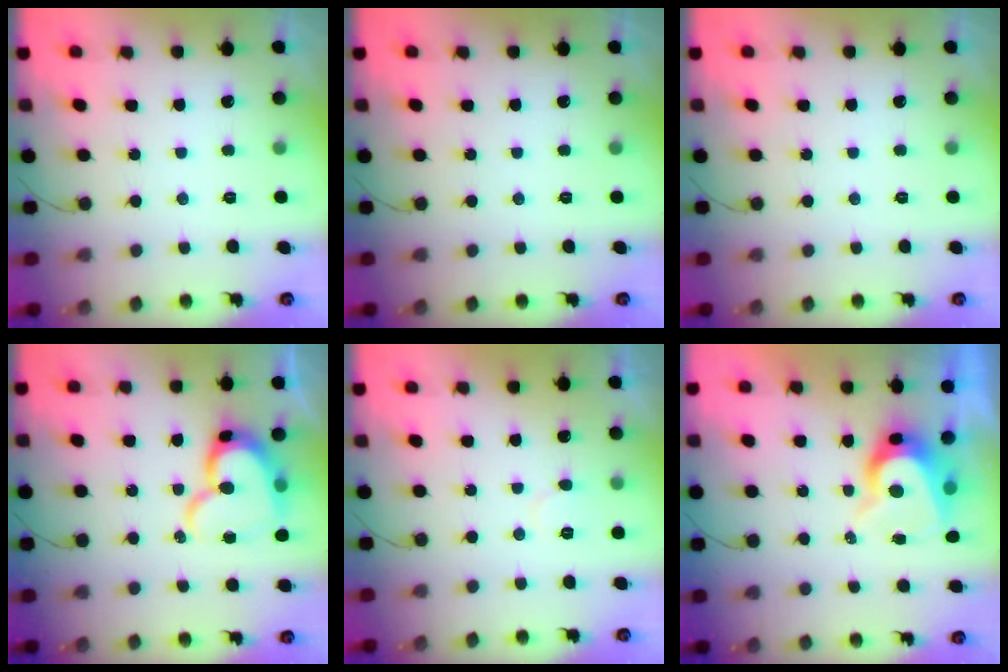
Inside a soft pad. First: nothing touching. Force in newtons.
{"total": 0.0}
{"total": 0.0}
{"total": 15.1, "press": 15.0, "slide": 1.2}
{"total": 4.6, "press": 4.6, "slide": 0.5}
{"total": 8.8, "press": 8.8, "slide": 0.9}